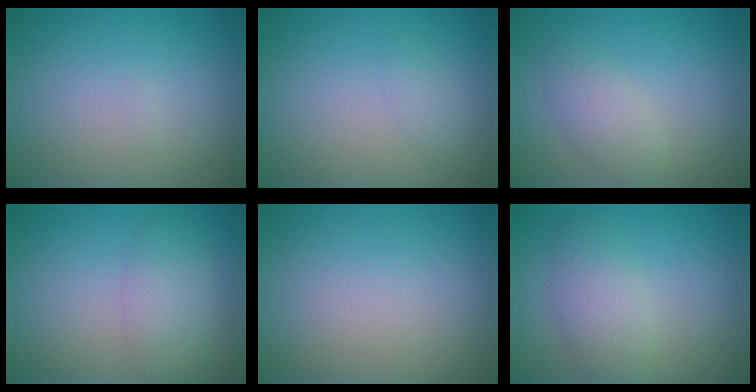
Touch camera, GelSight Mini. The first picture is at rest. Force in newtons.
{"total": 0.9, "press": 0.9, "slide": 0.1}
{"total": 2.1, "press": 2.1, "slide": 0.2}
{"total": 4.8, "press": 4.8, "slide": 0.2}
{"total": 0.0}
{"total": 3.2, "press": 3.2, "slide": 0.1}